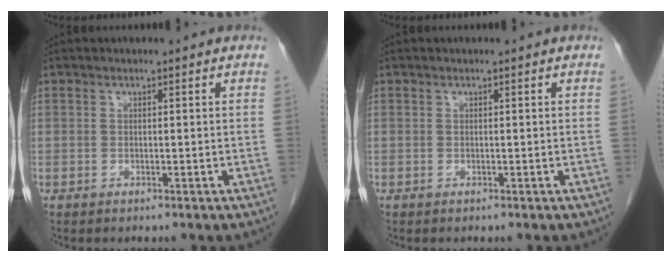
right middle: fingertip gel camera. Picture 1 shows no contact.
{"total": 0.0}